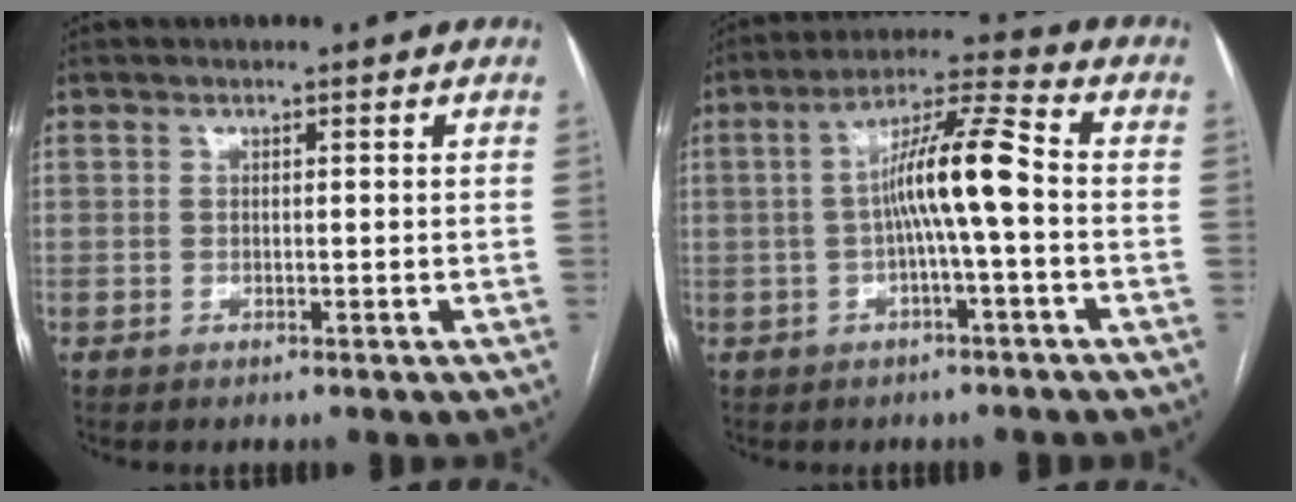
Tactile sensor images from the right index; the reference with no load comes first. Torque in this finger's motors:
{"motor_torque": [1.39, -0.34, 0.74, 0.19]}